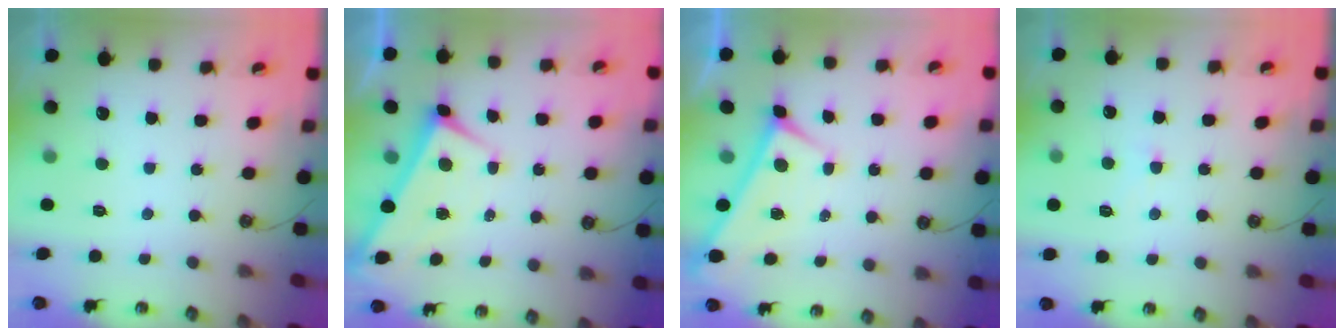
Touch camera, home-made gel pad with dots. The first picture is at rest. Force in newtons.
{"total": 0.9, "press": 0.3, "slide": 0.8}
{"total": 0.0}
{"total": 2.8, "press": 2.8, "slide": 0.4}